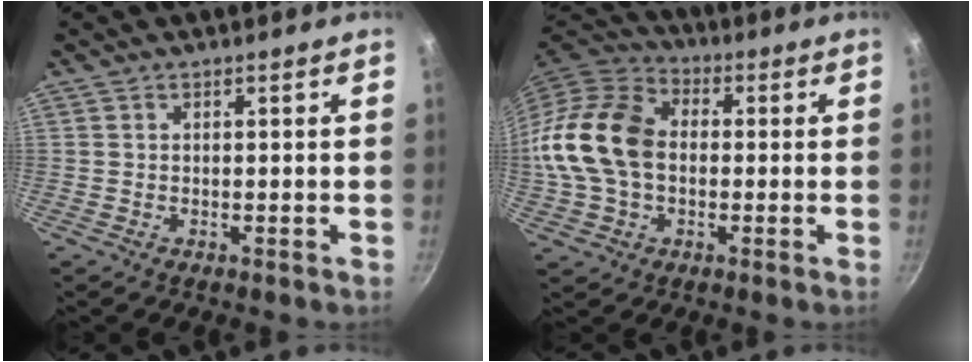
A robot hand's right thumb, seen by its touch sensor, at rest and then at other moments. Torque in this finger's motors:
{"motor_torque": [0.64, 0.89, 0.52, -0.41, 0.21]}